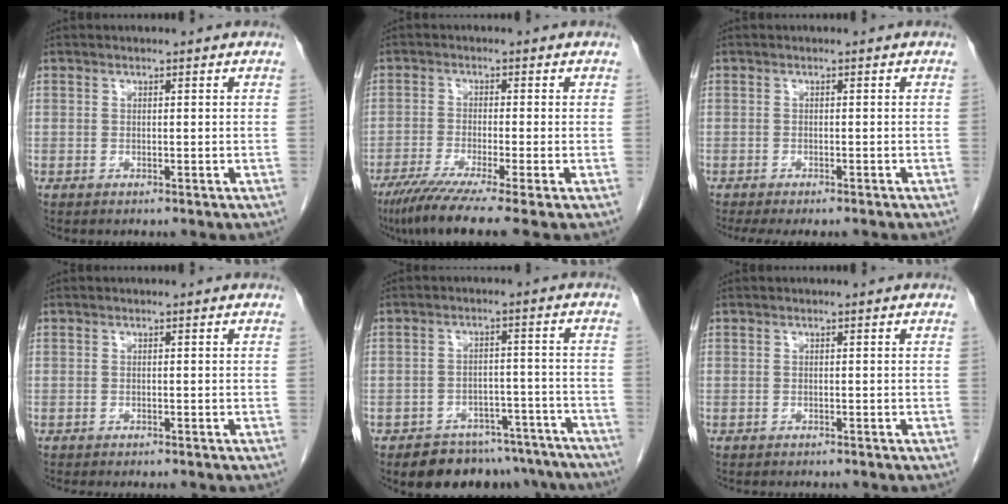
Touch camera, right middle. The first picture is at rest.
{"total": 9.3, "force": [-6.8, -1.0, 6.3], "torque": [-0.099, -0.029, -0.110]}
{"total": 8.0, "force": [-6.8, 0.9, 4.0], "torque": [-0.050, -0.012, -0.097]}
{"total": 5.7, "force": [-5.0, 1.0, 2.5], "torque": [-0.028, -0.007, -0.065]}
{"total": 13.4, "force": [-11.5, 6.0, 3.3], "torque": [-0.015, 0.028, -0.136]}
{"total": 3.9, "force": [-3.5, 0.7, 1.6], "torque": [-0.023, -0.006, -0.043]}